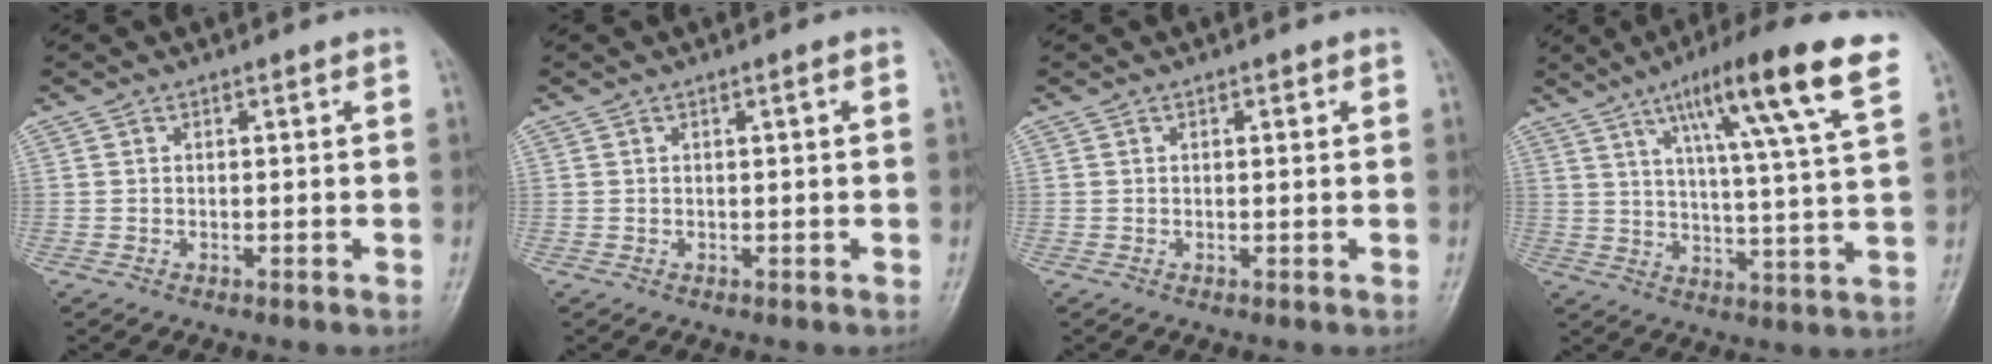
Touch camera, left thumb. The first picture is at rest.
{"total": 1.1, "force": [0.1, 0.2, 1.1], "torque": [-0.020, 0.002, 0.002]}
{"total": 1.0, "force": [0.4, 0.5, 0.8], "torque": [-0.008, 0.001, 0.004]}
{"total": 17.8, "force": [9.6, 1.6, 14.9], "torque": [-0.223, -0.029, 0.144]}